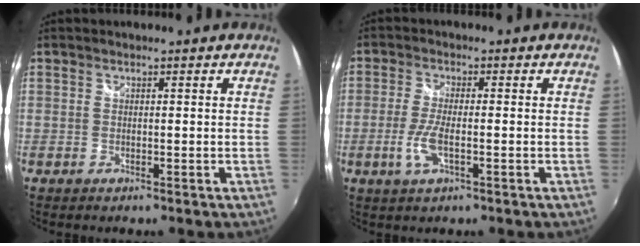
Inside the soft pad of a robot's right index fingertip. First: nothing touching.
{"total": 4.6, "force": [-1.6, 1.2, 4.2], "torque": [-0.093, -0.007, -0.032]}